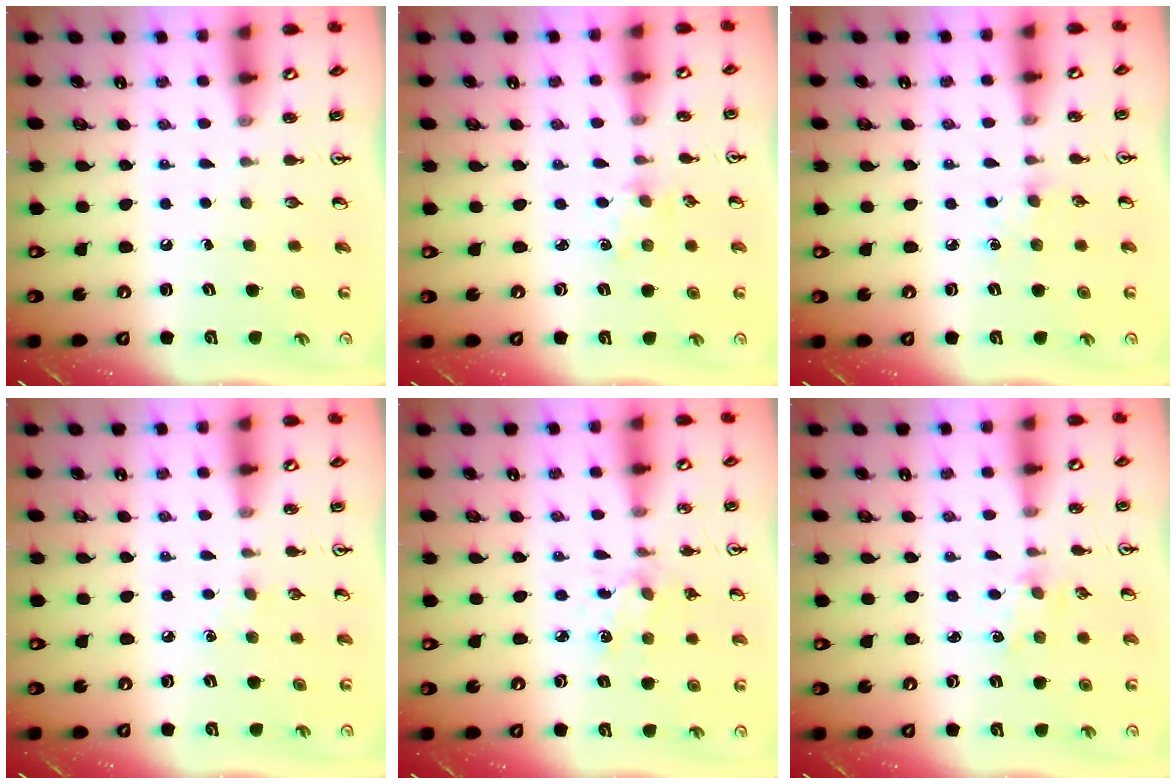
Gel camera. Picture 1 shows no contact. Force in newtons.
{"total": 1.9, "press": 1.8, "slide": 0.4}
{"total": 4.6, "press": 4.6, "slide": 0.5}
{"total": 3.6, "press": 3.6, "slide": 0.6}
{"total": 2.2, "press": 2.2, "slide": 0.5}
{"total": 1.2, "press": 1.2, "slide": 0.2}